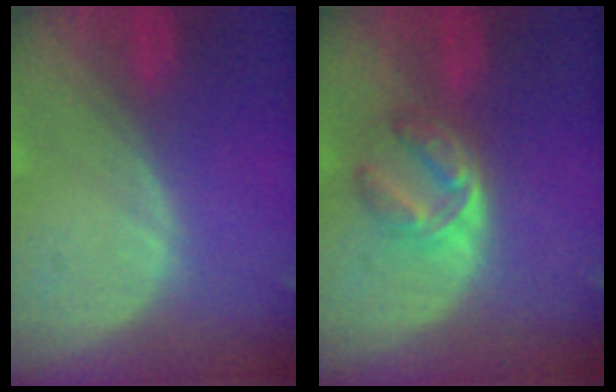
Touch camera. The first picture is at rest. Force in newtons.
{"total": 5.4, "press": 5.3, "slide": 1.2}